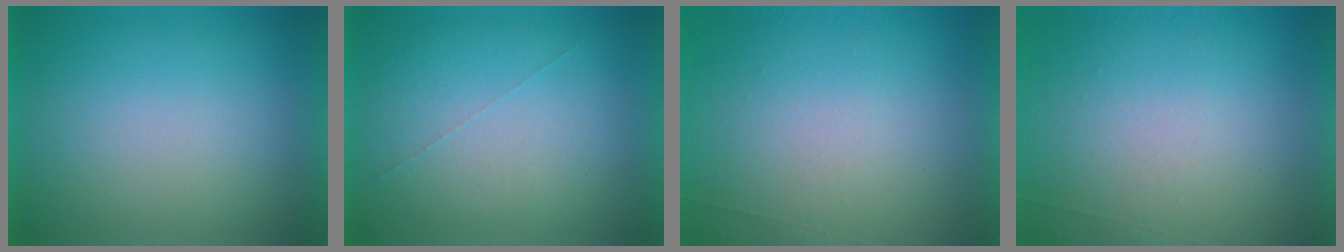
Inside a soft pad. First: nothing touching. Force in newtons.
{"total": 1.0}
{"total": 6.9}
{"total": 6.9}